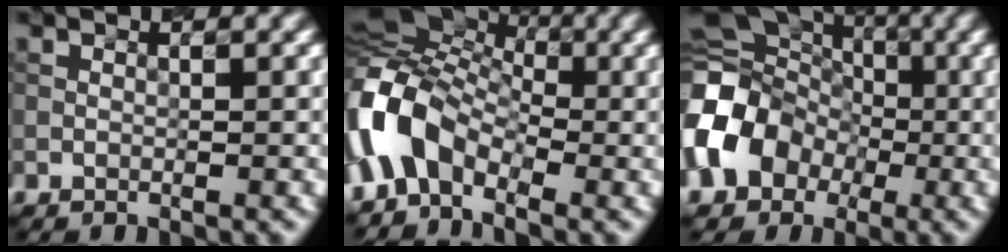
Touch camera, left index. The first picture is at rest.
{"total": 7.5, "force": [-2.8, 5.0, 4.8], "torque": [-0.092, 0.010, -0.073]}
{"total": 11.1, "force": [-2.3, 9.4, 5.4], "torque": [-0.098, -0.004, -0.065]}